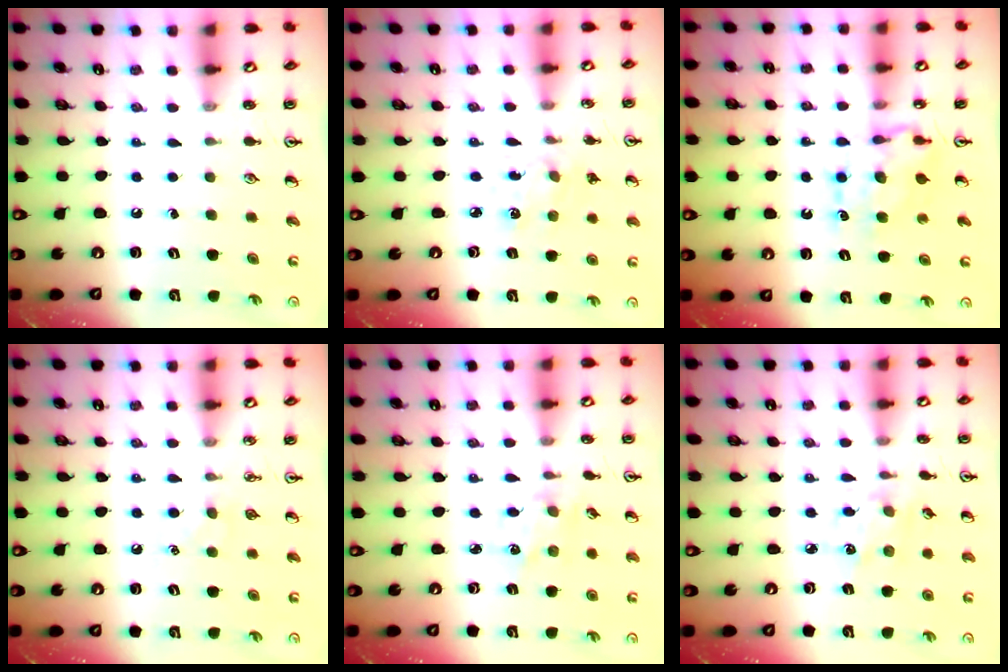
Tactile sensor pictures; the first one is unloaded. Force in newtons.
{"total": 2.8, "press": 2.7, "slide": 0.7}
{"total": 7.1, "press": 7.0, "slide": 0.6}
{"total": 4.7, "press": 4.6, "slide": 0.7}
{"total": 1.6, "press": 1.6, "slide": 0.0}
{"total": 3.3, "press": 3.2, "slide": 0.6}